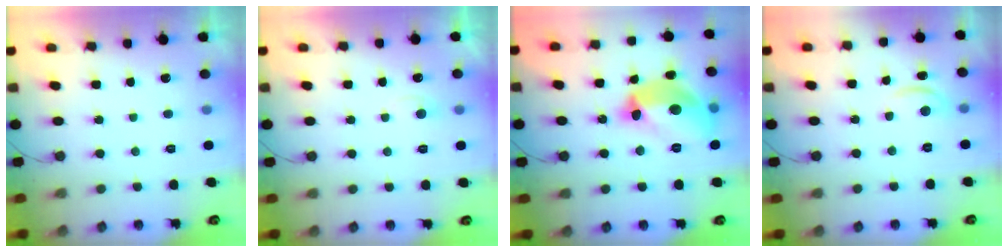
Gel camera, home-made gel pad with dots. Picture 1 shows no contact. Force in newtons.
{"total": 3.7, "press": 3.7, "slide": 0.4}
{"total": 18.6, "press": 18.6, "slide": 1.2}
{"total": 6.2, "press": 6.2, "slide": 0.3}